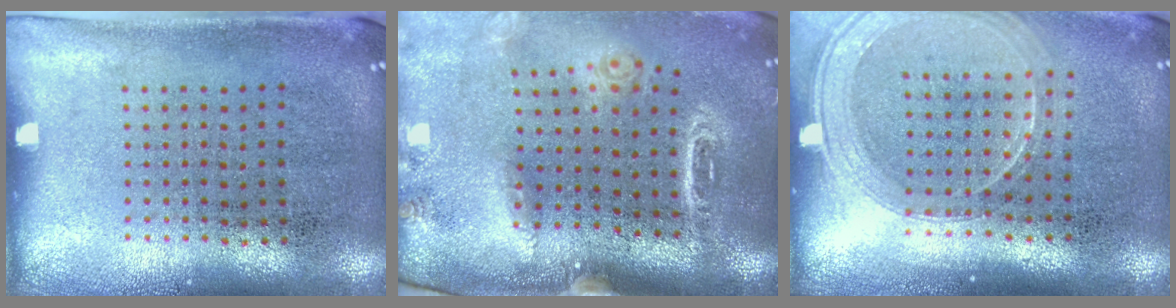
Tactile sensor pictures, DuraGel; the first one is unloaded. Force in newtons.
{"total": 1.9, "press": 1.7, "slide": 0.9}
{"total": 1.9, "press": 1.7, "slide": 0.8}